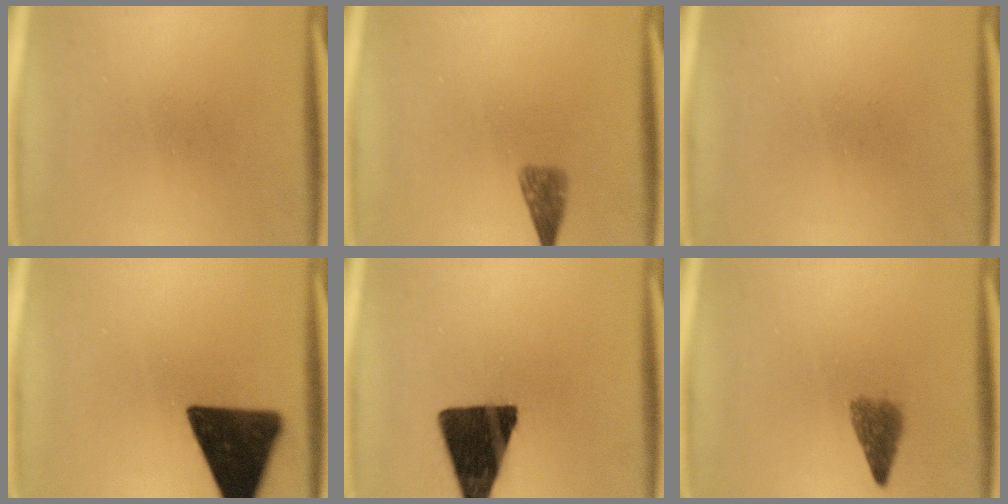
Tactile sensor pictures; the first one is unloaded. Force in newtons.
{"total": 2.5}
{"total": 0.0}
{"total": 15.9}
{"total": 16.9}
{"total": 3.3}